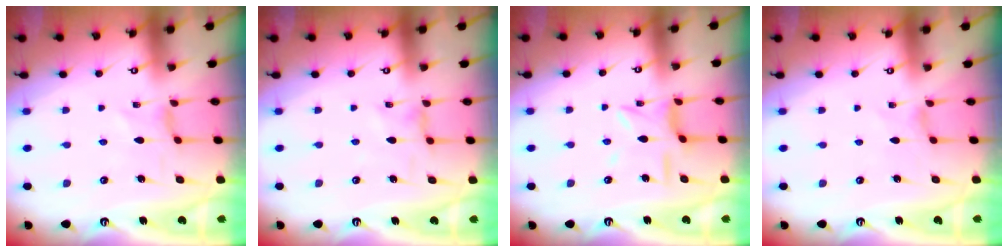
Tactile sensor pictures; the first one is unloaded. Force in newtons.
{"total": 0.0}
{"total": 7.0, "press": 7.0, "slide": 0.4}
{"total": 0.0}